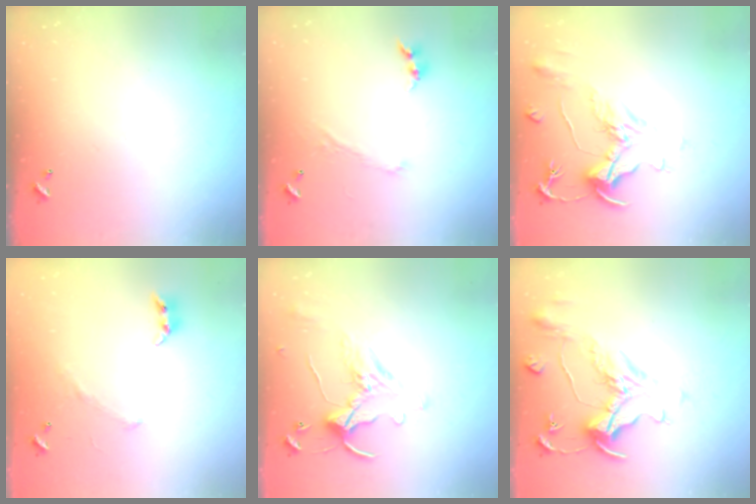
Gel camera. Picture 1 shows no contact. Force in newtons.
{"total": 1.1, "press": 1.0, "slide": 0.6}
{"total": 2.3, "press": 1.8, "slide": 1.3}
{"total": 3.2, "press": 3.0, "slide": 1.0}
{"total": 1.1, "press": 0.3, "slide": 1.0}
{"total": 1.5, "press": 0.8, "slide": 1.2}